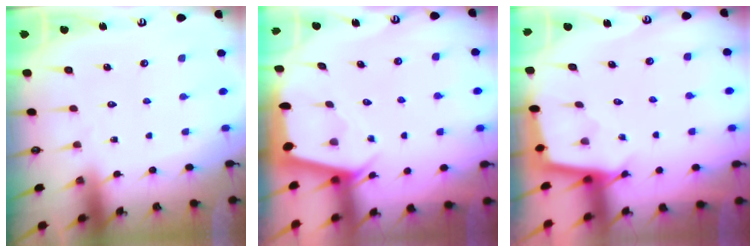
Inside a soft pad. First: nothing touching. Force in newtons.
{"total": 2.5, "press": 2.5, "slide": 0.3}
{"total": 2.3, "press": 2.3, "slide": 0.2}